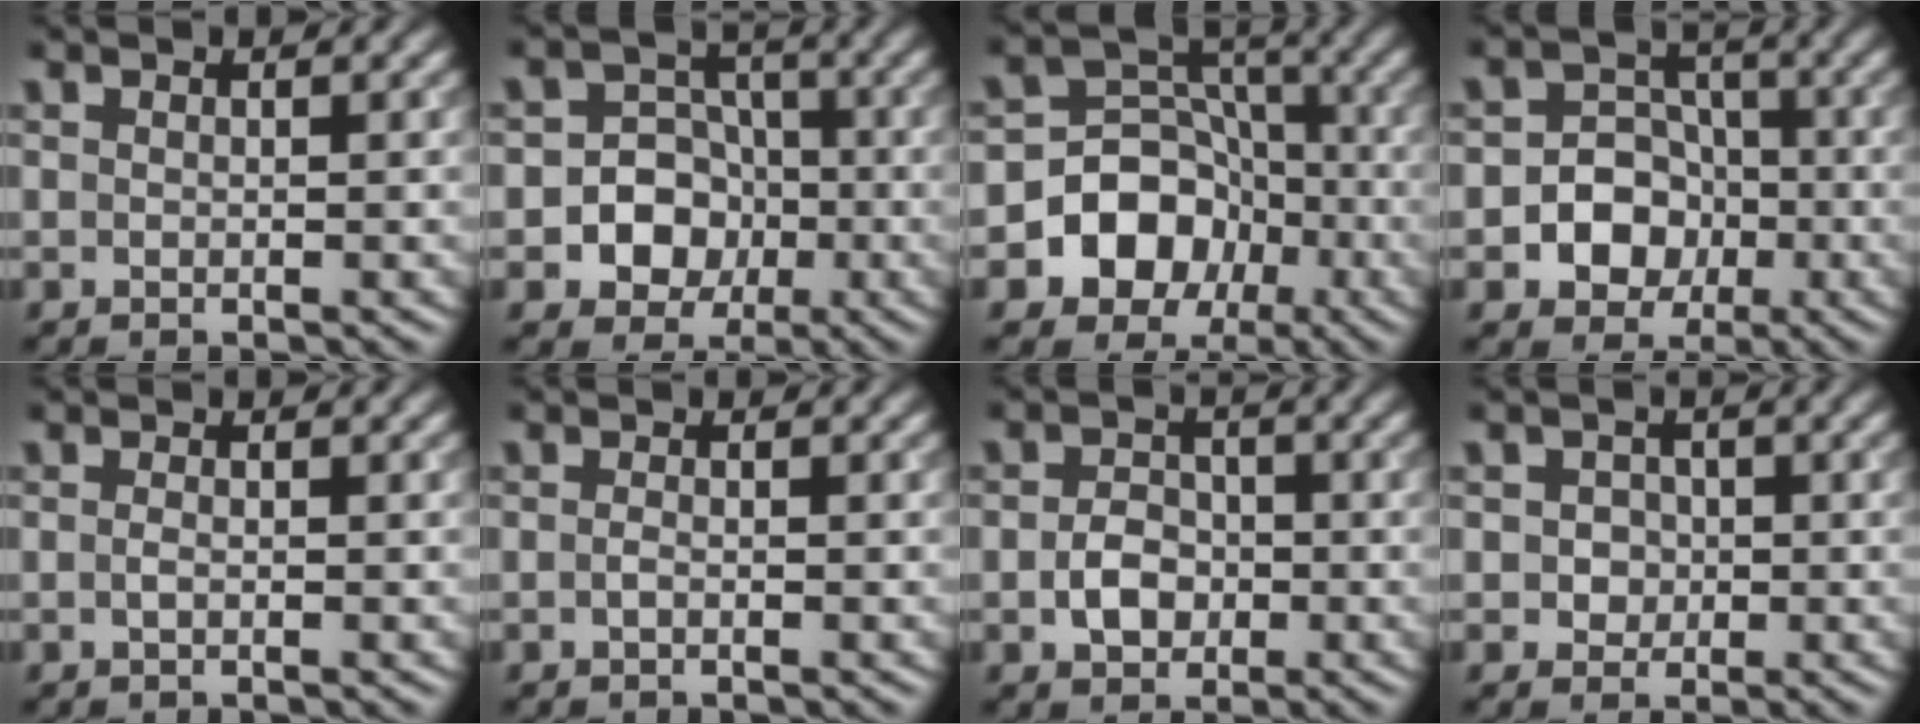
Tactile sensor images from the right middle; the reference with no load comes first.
{"total": 6.8, "force": [-1.9, 6.1, 2.1], "torque": [-0.018, 0.016, -0.058]}
{"total": 8.6, "force": [-3.5, 7.3, 3.1], "torque": [-0.029, 0.005, -0.096]}
{"total": 6.2, "force": [-1.8, 5.5, 2.3], "torque": [-0.015, 0.012, -0.055]}
{"total": 0.6, "force": [-0.2, 0.2, 0.5], "torque": [-0.013, -0.001, -0.004]}
{"total": 0.6, "force": [-0.3, 0.1, 0.5], "torque": [-0.012, -0.001, -0.006]}
{"total": 2.7, "force": [-0.7, 2.1, 1.5], "torque": [-0.026, 0.000, -0.017]}
{"total": 1.7, "force": [0.0, 1.6, 0.6], "torque": [0.005, 0.001, -0.001]}